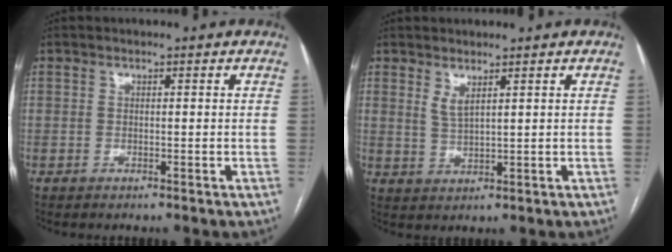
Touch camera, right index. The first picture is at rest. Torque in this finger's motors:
{"motor_torque": [0.03, 0.07, 0.02, 0.04]}